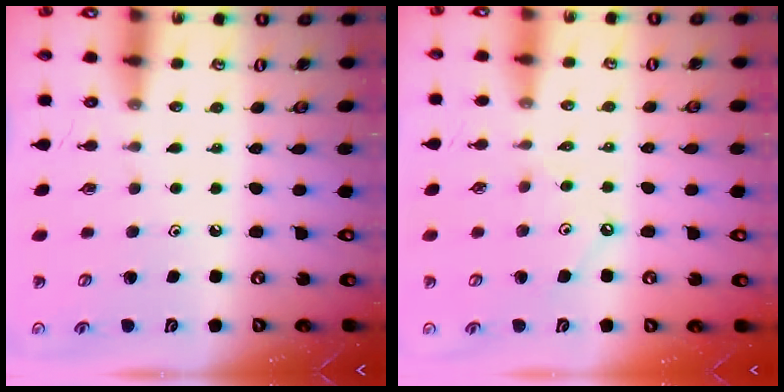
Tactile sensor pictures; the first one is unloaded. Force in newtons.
{"total": 2.9, "press": 2.9, "slide": 0.5}